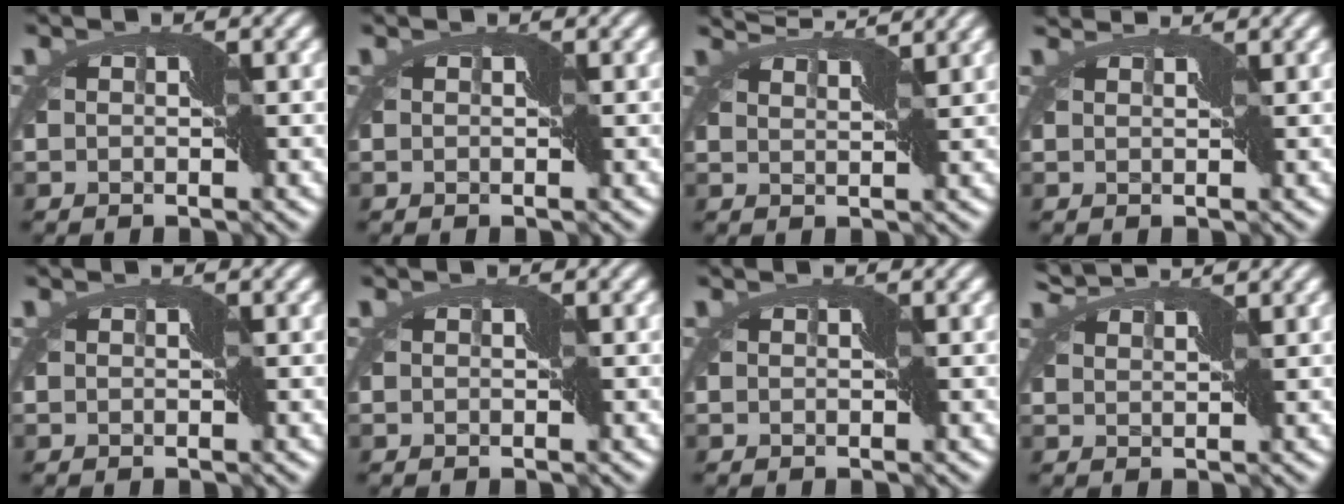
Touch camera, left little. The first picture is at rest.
{"total": 0.0}
{"total": 4.6, "force": [4.2, 0.6, 1.8], "torque": [-0.037, 0.015, 0.051]}
{"total": 2.0, "force": [1.6, 0.8, 0.9], "torque": [-0.026, 0.011, 0.023]}
{"total": 0.0}
{"total": 0.0}
{"total": 0.0}
{"total": 3.1, "force": [3.1, 0.1, 0.7], "torque": [-0.030, 0.014, 0.049]}